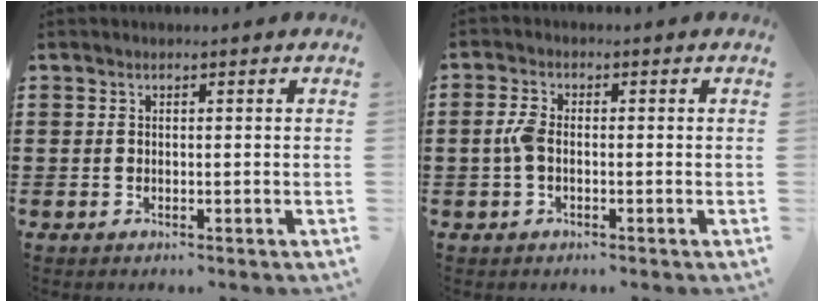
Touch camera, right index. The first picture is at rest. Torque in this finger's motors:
{"motor_torque": [0.97, 0.03, 0.42, 0.11]}